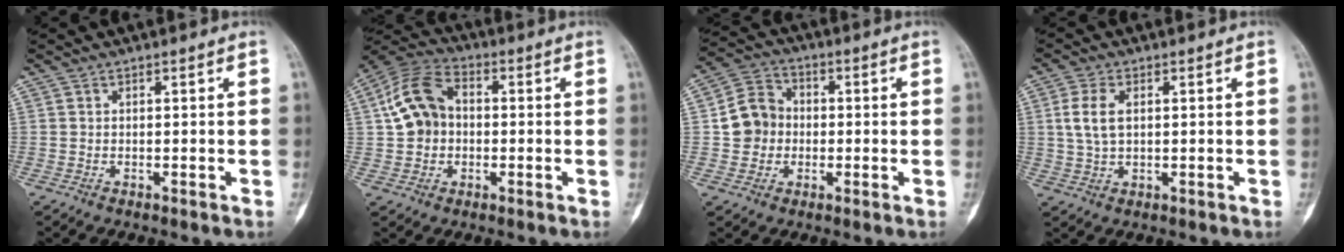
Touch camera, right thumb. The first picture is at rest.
{"total": 10.6, "force": [0.6, 8.1, 6.9], "torque": [-0.121, 0.028, -0.001]}
{"total": 8.1, "force": [-0.5, 7.3, 3.3], "torque": [-0.033, 0.020, -0.020]}
{"total": 5.7, "force": [1.1, 3.2, 4.5], "torque": [-0.094, 0.002, 0.021]}